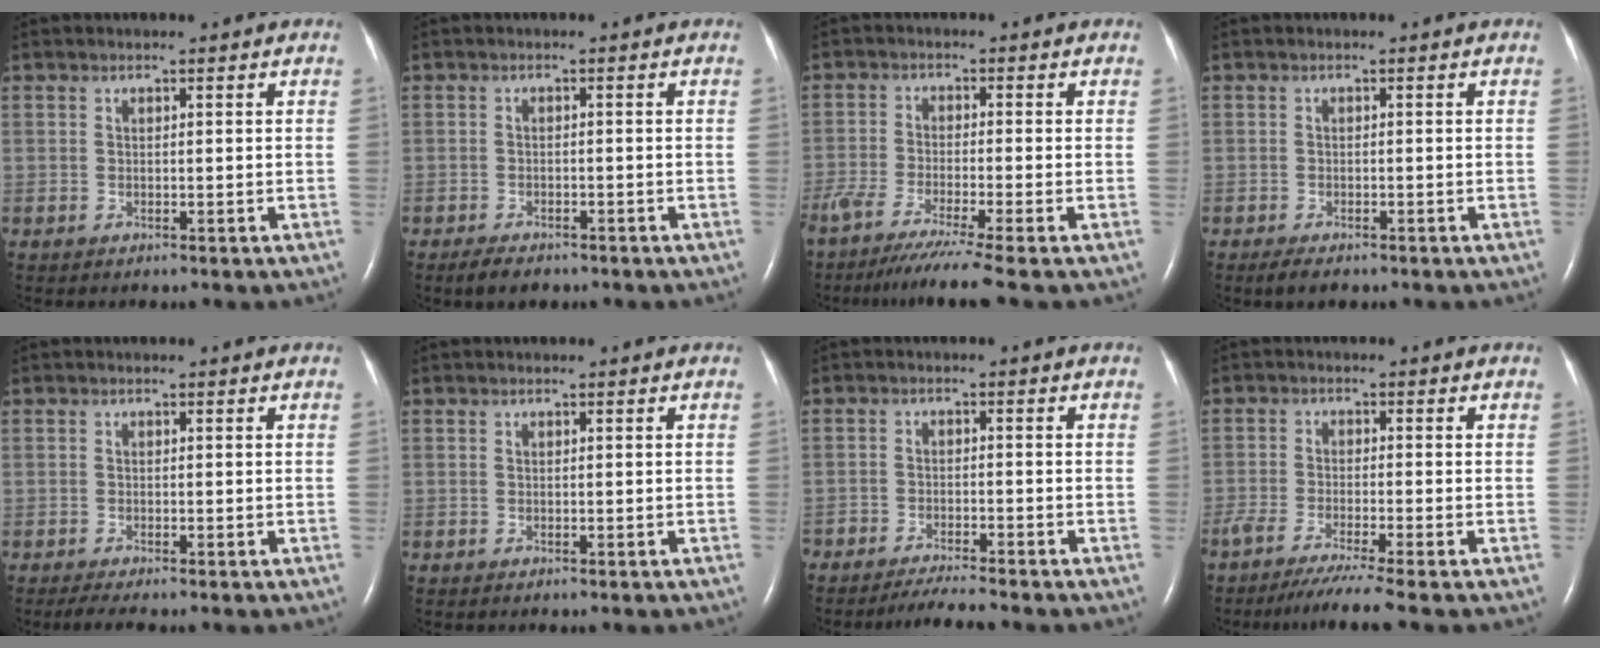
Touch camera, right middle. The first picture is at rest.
{"total": 3.0, "force": [-2.3, 1.3, 1.5], "torque": [-0.028, -0.003, -0.031]}
{"total": 10.8, "force": [-8.5, -1.2, 6.5], "torque": [-0.097, -0.039, -0.138]}
{"total": 2.2, "force": [-1.6, 0.8, 1.3], "torque": [-0.027, -0.004, -0.021]}
{"total": 2.0, "force": [-1.6, 0.0, 1.2], "torque": [-0.029, -0.007, -0.028]}
{"total": 0.0}
{"total": 4.5, "force": [-4.2, -0.2, 1.6], "torque": [-0.028, -0.016, -0.073]}
{"total": 8.0, "force": [-6.5, -1.0, 4.6], "torque": [-0.068, -0.026, -0.106]}